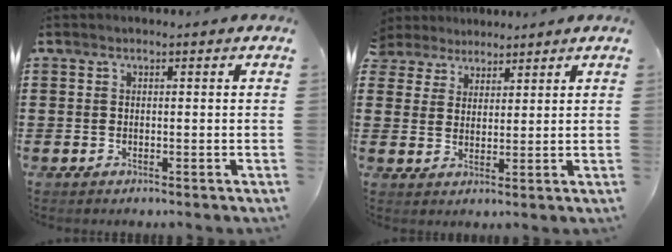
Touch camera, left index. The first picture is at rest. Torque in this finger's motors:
{"motor_torque": [2.14, 0.00, 1.05, 0.21]}